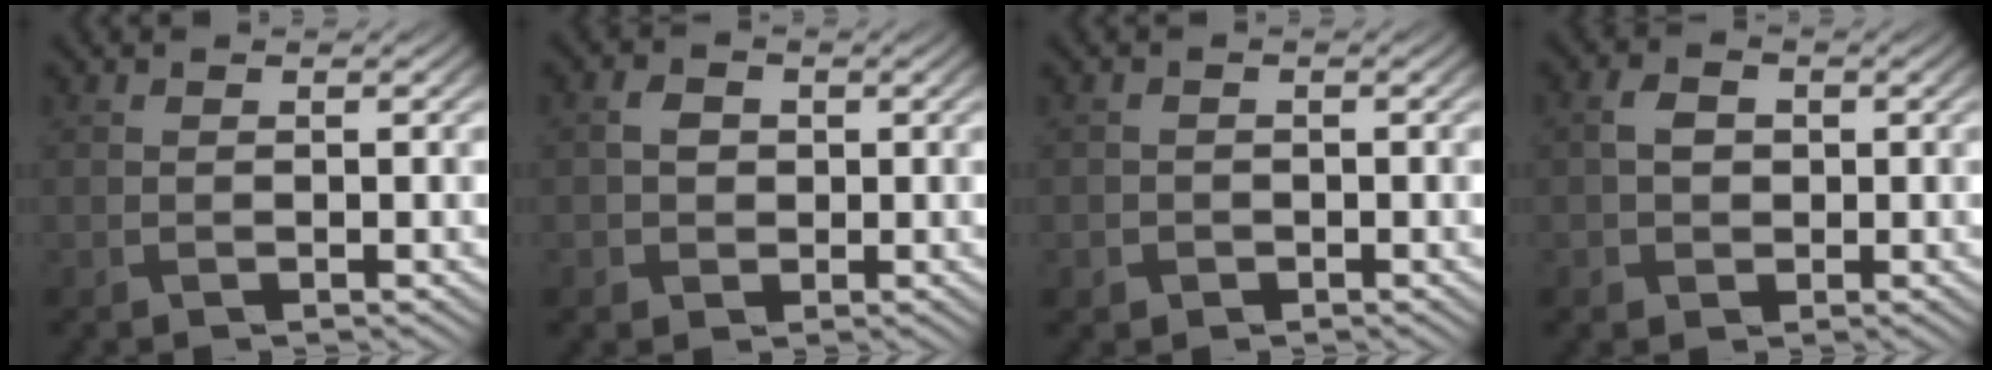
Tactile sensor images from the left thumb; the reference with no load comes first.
{"total": 2.3, "force": [0.0, 2.1, 1.0], "torque": [-0.024, 0.000, -0.004]}
{"total": 1.3, "force": [-0.6, 1.2, 0.1], "torque": [0.003, -0.004, -0.013]}
{"total": 2.7, "force": [0.0, 2.3, 1.5], "torque": [-0.037, 0.000, -0.004]}